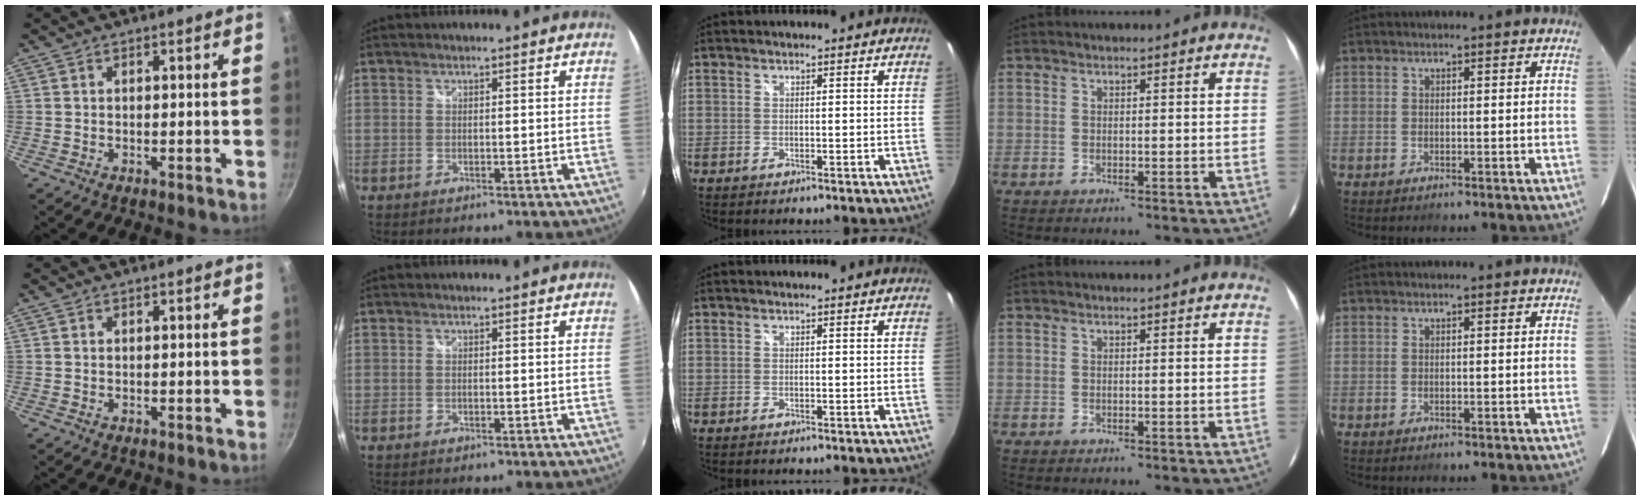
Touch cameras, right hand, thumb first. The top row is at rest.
{}